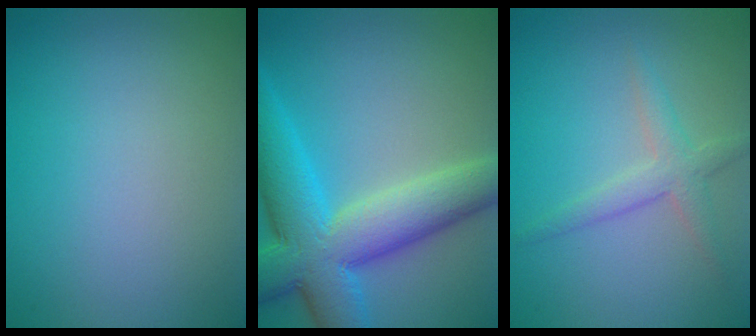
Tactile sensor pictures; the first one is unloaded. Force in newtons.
{"total": 10.4, "press": 10.4, "slide": 0.4}
{"total": 2.5, "press": 2.5, "slide": 0.1}